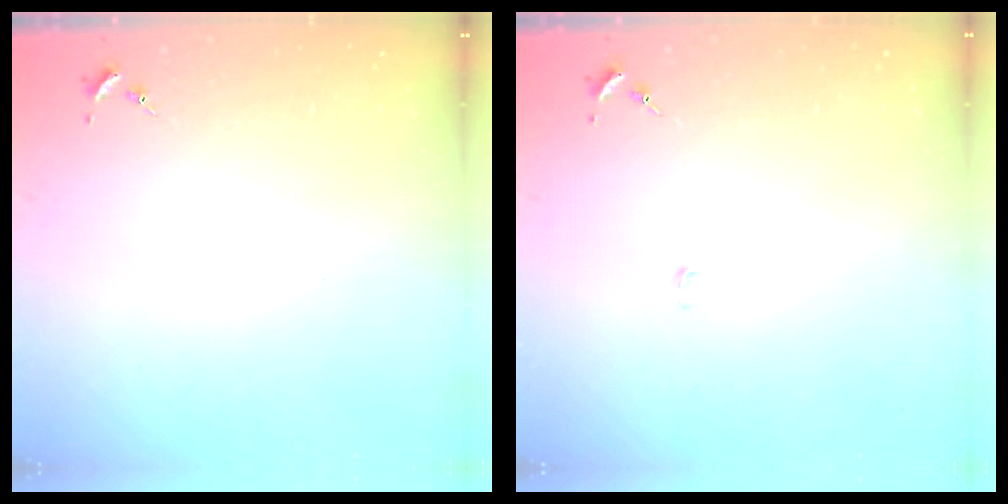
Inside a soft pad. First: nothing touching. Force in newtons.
{"total": 2.7, "press": 2.7, "slide": 0.3}